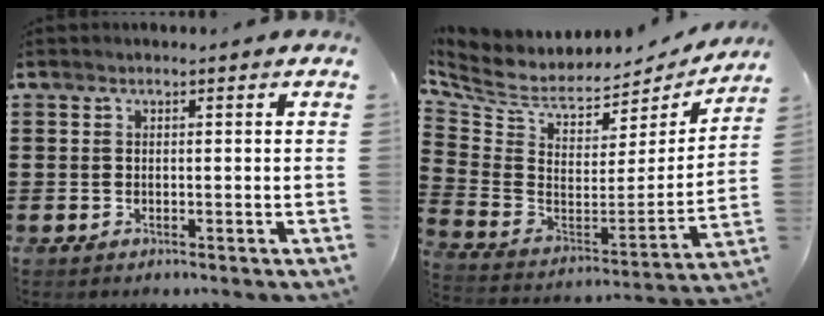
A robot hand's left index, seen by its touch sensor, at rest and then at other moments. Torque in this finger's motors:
{"motor_torque": [2.14, 0.00, 0.40, 0.16]}